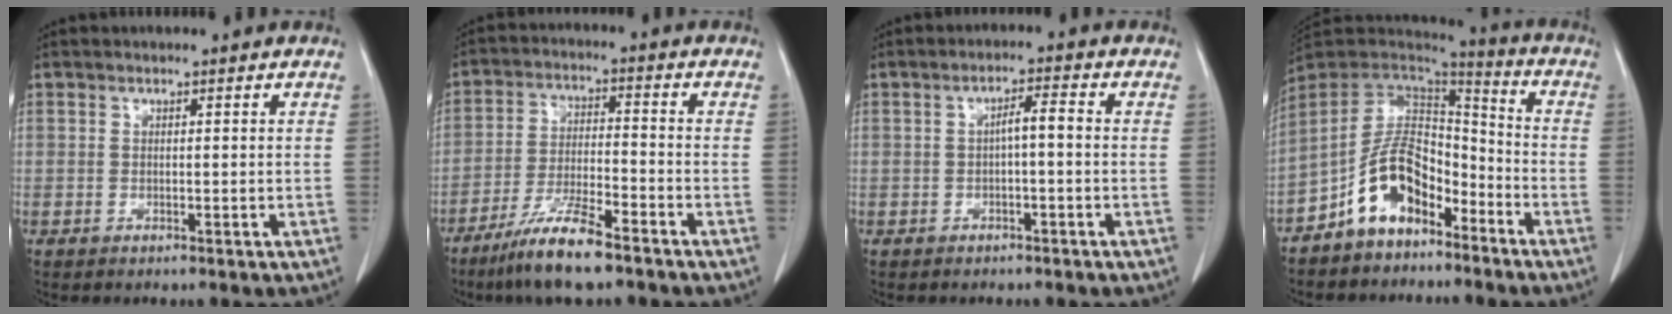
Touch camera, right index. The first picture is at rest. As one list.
[{"total": 9.5, "force": [-6.8, 1.0, 6.6], "torque": [-0.129, -0.020, -0.126]}, {"total": 2.9, "force": [-0.3, 0.5, 2.9], "torque": [-0.045, 0.014, -0.002]}, {"total": 10.9, "force": [-6.4, 6.0, 6.6], "torque": [-0.125, 0.030, -0.119]}]